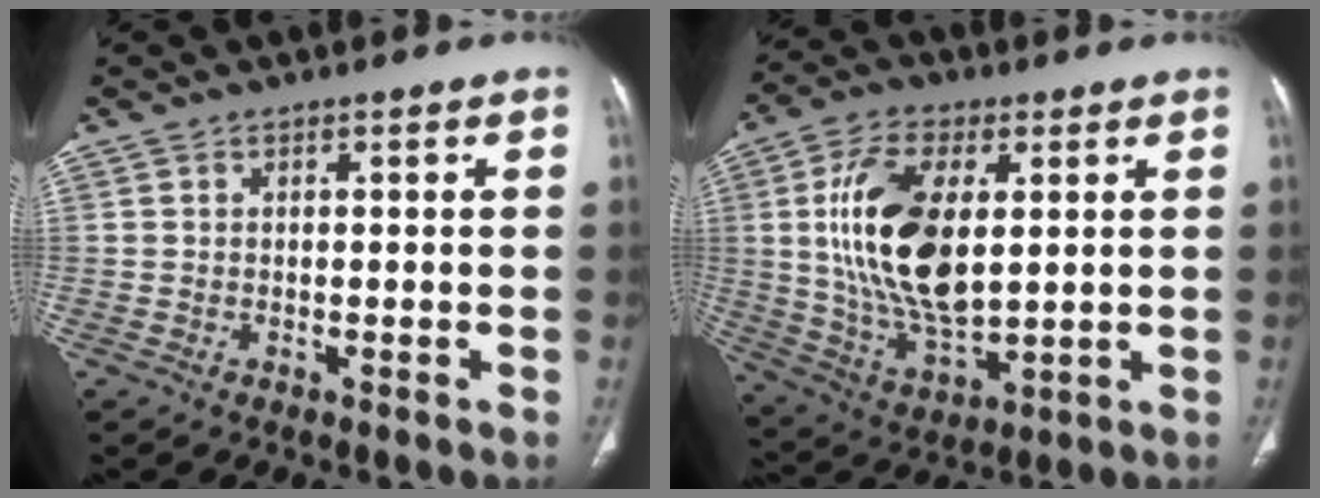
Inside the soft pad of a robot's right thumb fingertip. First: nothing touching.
{"total": 18.6, "force": [3.2, 9.4, 15.8], "torque": [-0.294, -0.015, 0.066]}